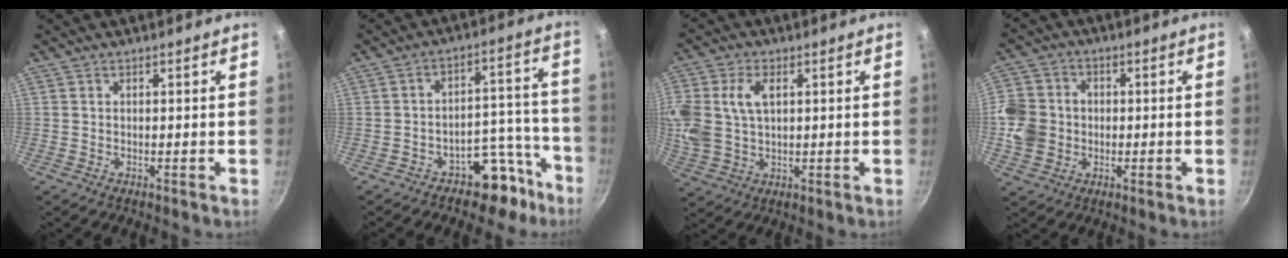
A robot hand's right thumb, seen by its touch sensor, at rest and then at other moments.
{"total": 9.6, "force": [-6.7, 5.2, 4.5], "torque": [-0.022, 0.094, -0.101]}
{"total": 13.8, "force": [2.7, 8.9, 10.1], "torque": [-0.253, 0.004, 0.057]}
{"total": 12.0, "force": [-1.1, 10.3, 6.0], "torque": [-0.107, 0.020, -0.023]}